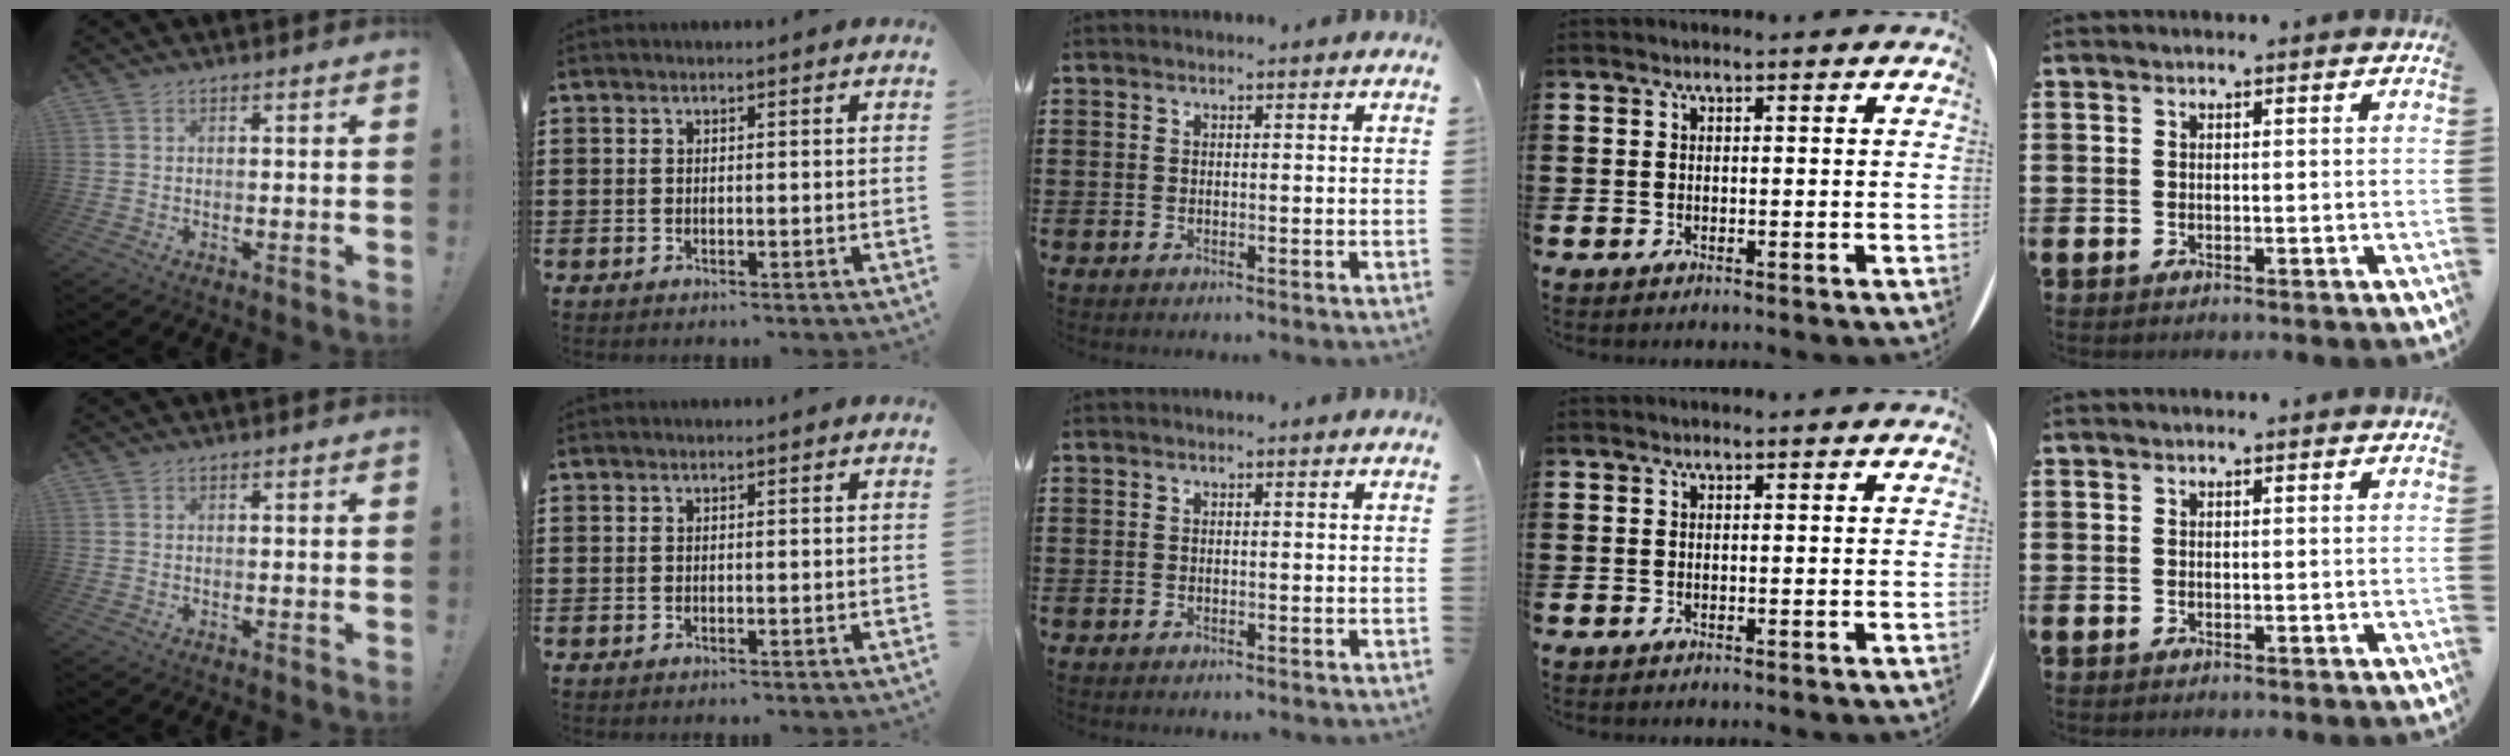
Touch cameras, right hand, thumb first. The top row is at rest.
{}